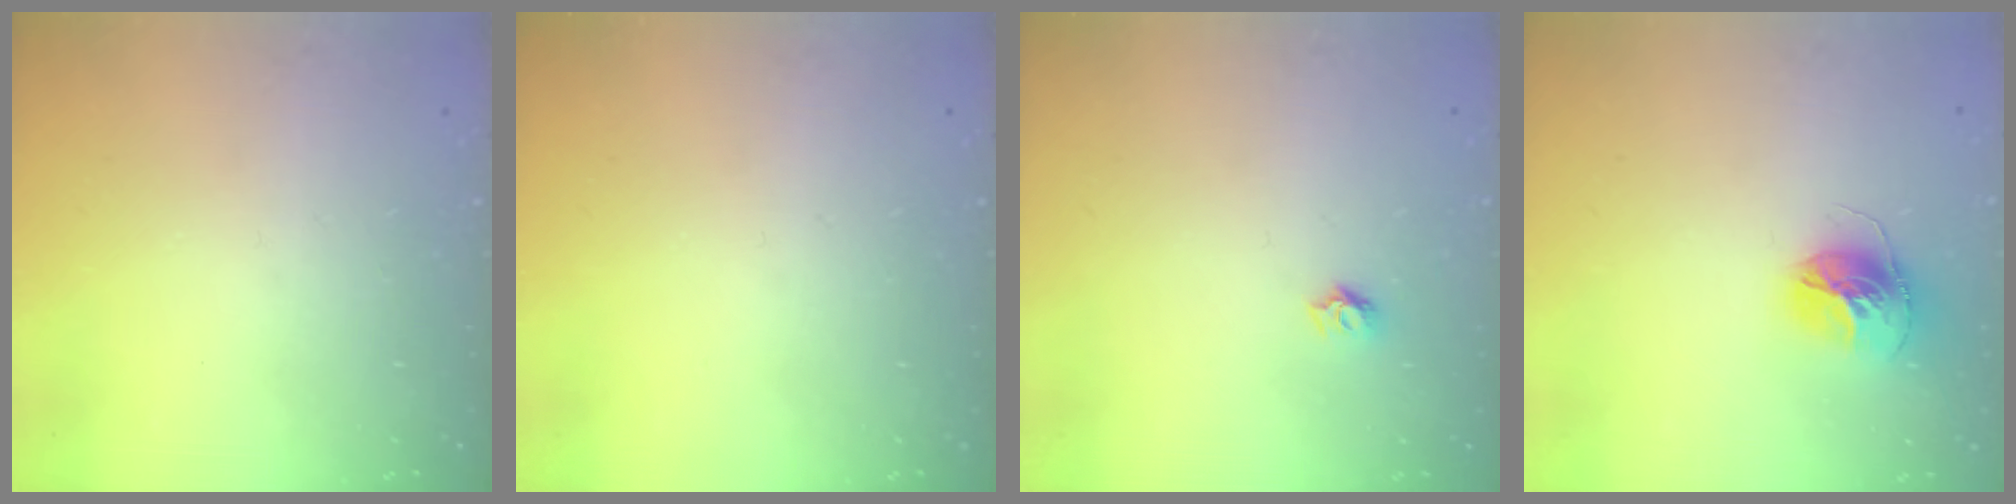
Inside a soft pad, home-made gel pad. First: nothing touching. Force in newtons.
{"total": 0.0}
{"total": 5.5, "press": 5.5, "slide": 0.5}
{"total": 13.9, "press": 13.8, "slide": 1.4}